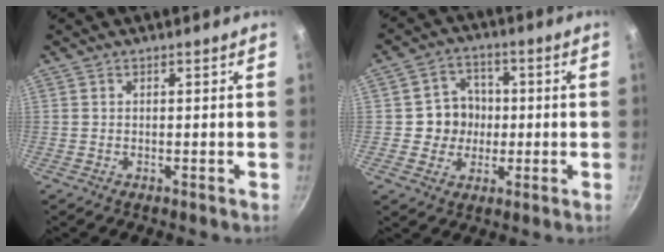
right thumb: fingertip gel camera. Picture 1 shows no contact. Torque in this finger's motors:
{"motor_torque": [0.22, 0.24, 0.08, -0.13, 0.05]}